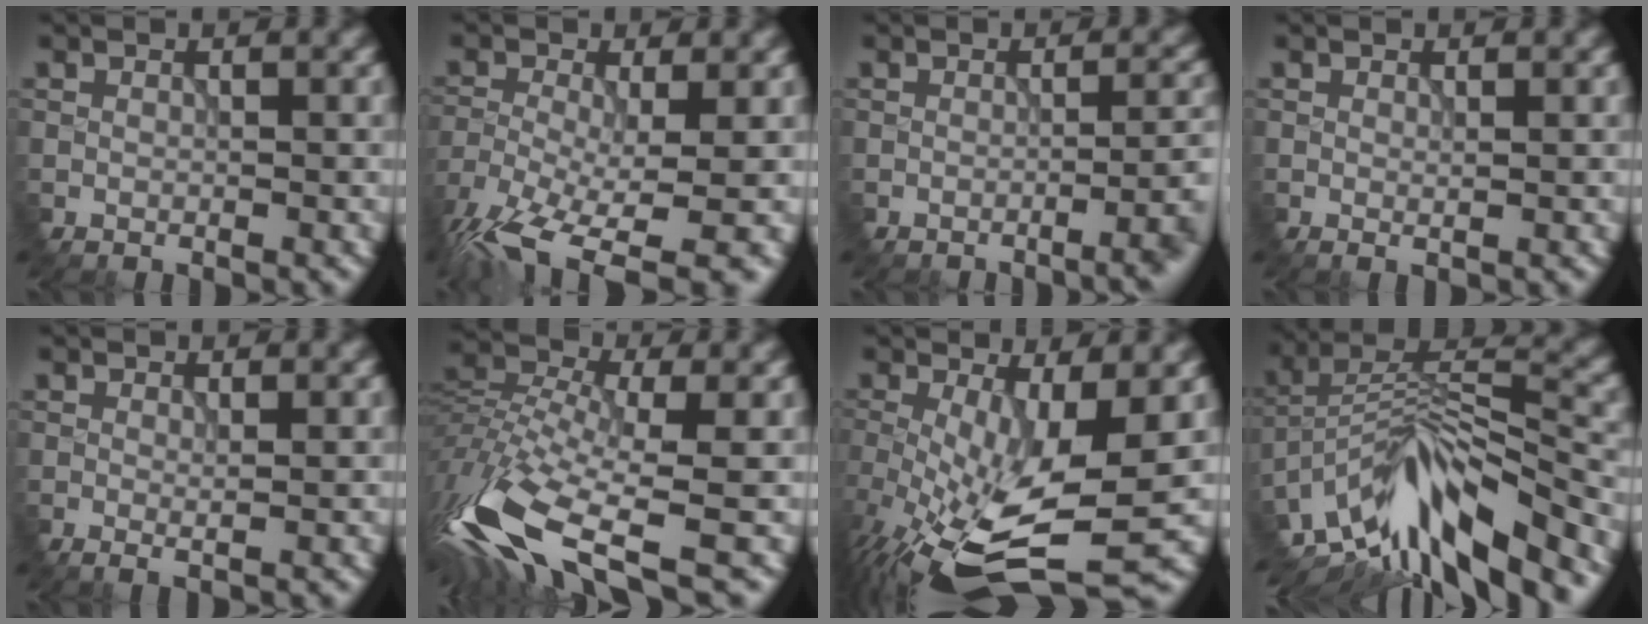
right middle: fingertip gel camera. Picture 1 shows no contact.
{"total": 11.5, "force": [-8.1, 3.3, 7.5], "torque": [-0.151, -0.023, -0.113]}
{"total": 4.4, "force": [-2.0, 1.5, 3.6], "torque": [-0.031, 0.006, -0.026]}
{"total": 0.0}
{"total": 0.6, "force": [0.1, 0.0, 0.6], "torque": [-0.019, 0.003, -0.002]}
{"total": 11.3, "force": [-6.4, 4.1, 8.4], "torque": [-0.197, -0.007, -0.108]}
{"total": 10.2, "force": [-2.5, 3.3, 9.3], "torque": [-0.193, -0.028, -0.035]}
{"total": 11.6, "force": [-7.7, 3.5, 7.9], "torque": [-0.148, 0.022, -0.142]}